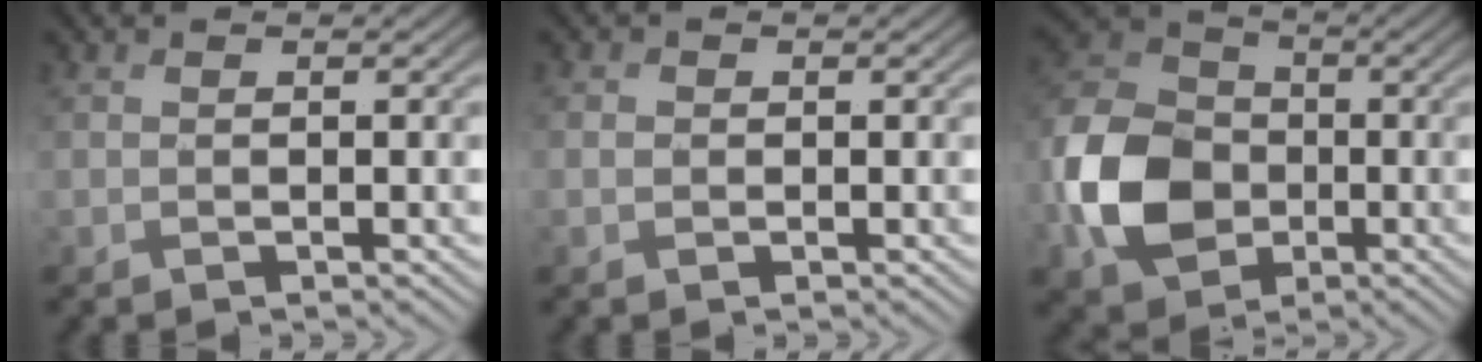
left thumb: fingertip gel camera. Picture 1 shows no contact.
{"total": 1.2, "force": [-0.3, 1.1, 0.5], "torque": [-0.009, 0.000, -0.012]}
{"total": 10.8, "force": [-3.4, 8.3, 6.1], "torque": [-0.141, -0.002, -0.086]}